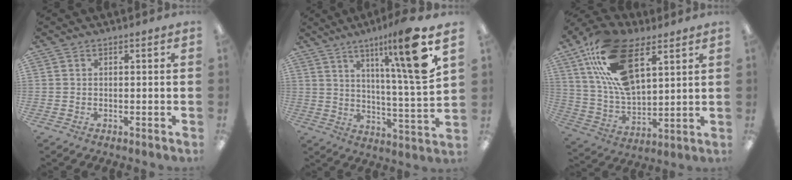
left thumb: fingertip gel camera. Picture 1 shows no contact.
{"total": 16.7, "force": [9.4, 1.4, 13.8], "torque": [-0.212, -0.049, 0.128]}
{"total": 21.7, "force": [11.2, 11.2, 14.9], "torque": [-0.293, -0.035, 0.200]}